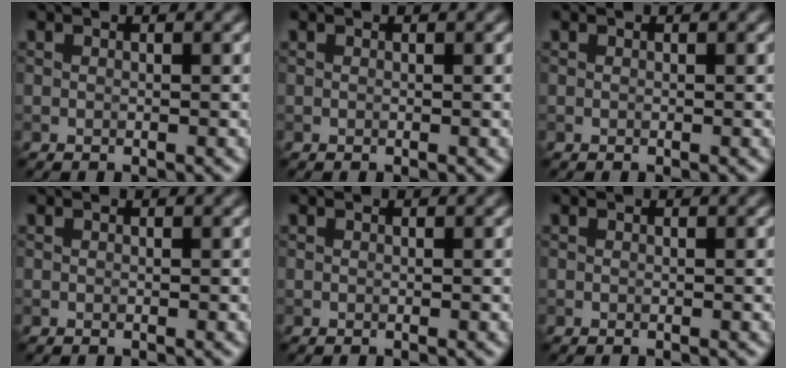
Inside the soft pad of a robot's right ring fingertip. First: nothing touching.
{"total": 0.0}
{"total": 0.0}
{"total": 0.0}
{"total": 0.0}
{"total": 0.0}